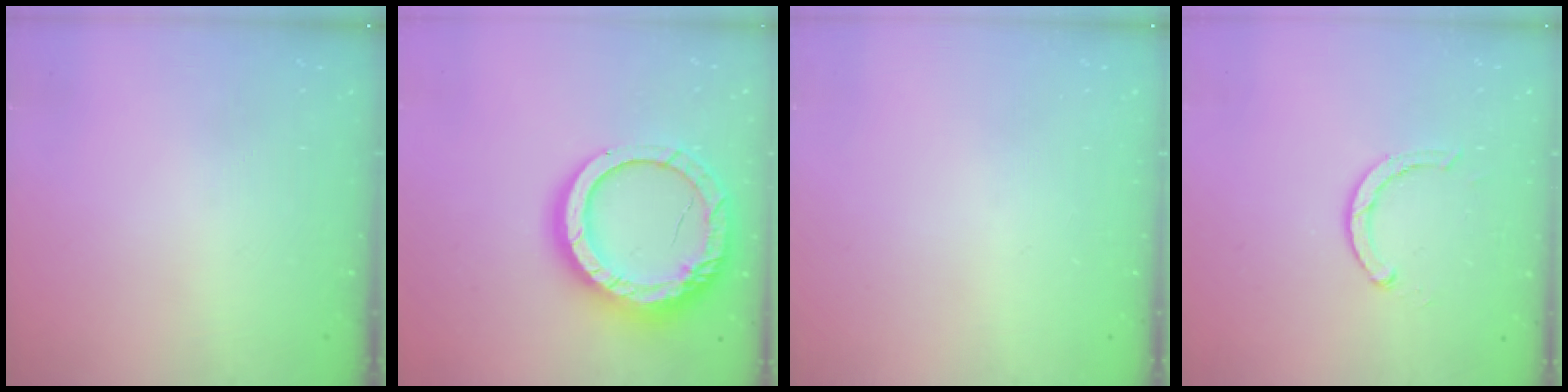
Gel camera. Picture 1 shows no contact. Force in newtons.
{"total": 20.9, "press": 20.8, "slide": 2.6}
{"total": 0.0}
{"total": 2.9, "press": 2.9, "slide": 0.4}